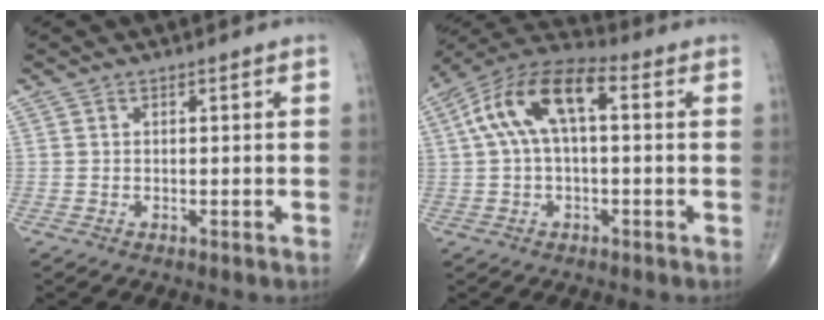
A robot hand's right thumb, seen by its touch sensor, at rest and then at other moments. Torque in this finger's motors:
{"motor_torque": [0.62, 0.67, 1.47, 0.06, 0.29]}